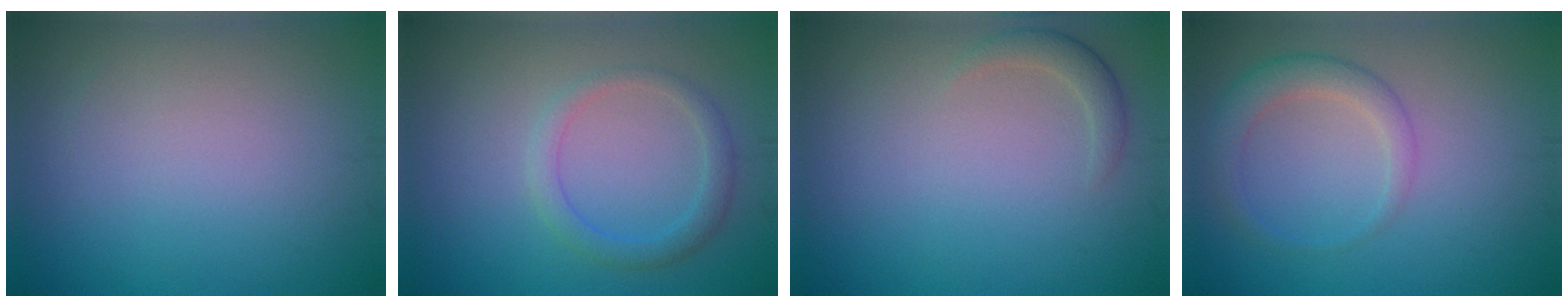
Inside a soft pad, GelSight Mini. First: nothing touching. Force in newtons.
{"total": 2.3, "press": 2.3, "slide": 0.2}
{"total": 1.6, "press": 1.6, "slide": 0.1}
{"total": 2.8, "press": 2.8, "slide": 0.2}